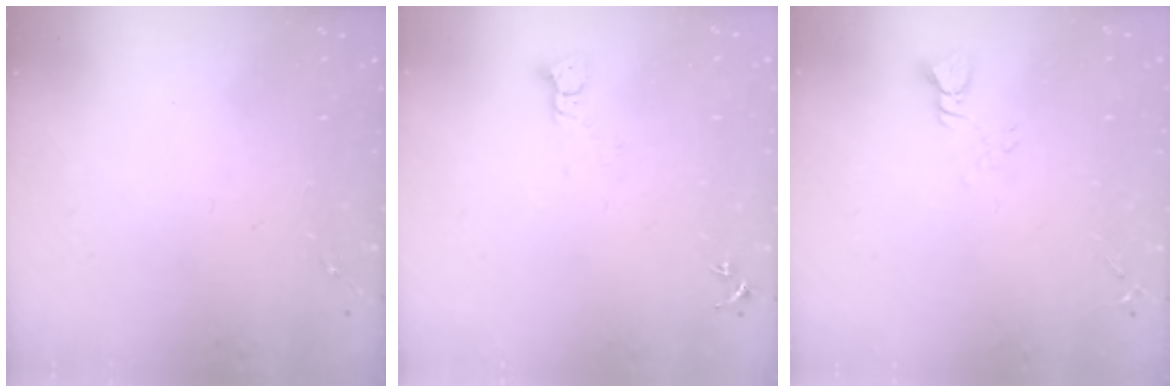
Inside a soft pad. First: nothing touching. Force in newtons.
{"total": 3.2, "press": 3.2, "slide": 0.4}
{"total": 2.8, "press": 2.8, "slide": 0.2}